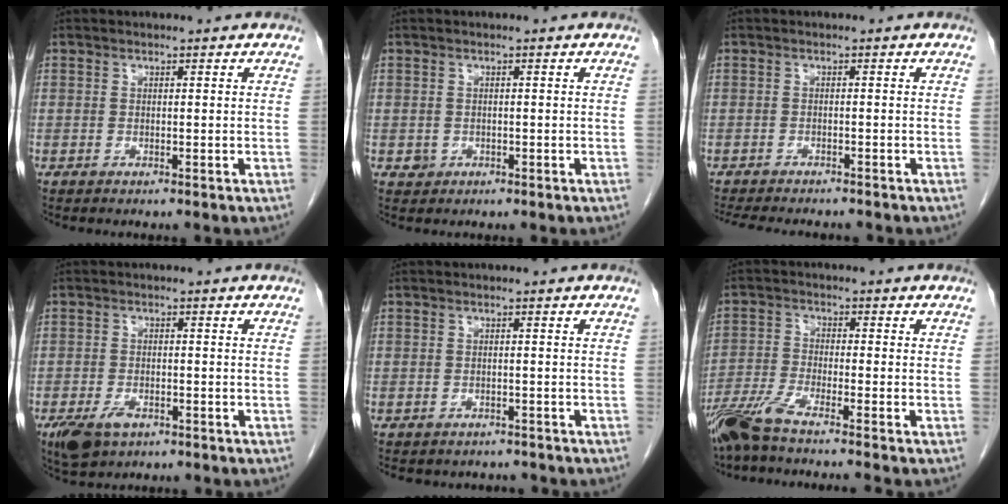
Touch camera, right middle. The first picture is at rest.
{"total": 1.3, "force": [-0.4, 1.2, 0.2], "torque": [-0.001, 0.004, -0.004]}
{"total": 9.7, "force": [-8.6, 2.2, 3.9], "torque": [-0.063, -0.012, -0.118]}
{"total": 5.0, "force": [-3.0, 2.6, 3.1], "torque": [-0.061, -0.005, -0.045]}
{"total": 4.4, "force": [-3.9, 1.9, 0.4], "torque": [-0.007, 0.005, -0.046]}
{"total": 7.5, "force": [-6.3, -1.1, 3.9], "torque": [-0.073, -0.029, -0.119]}